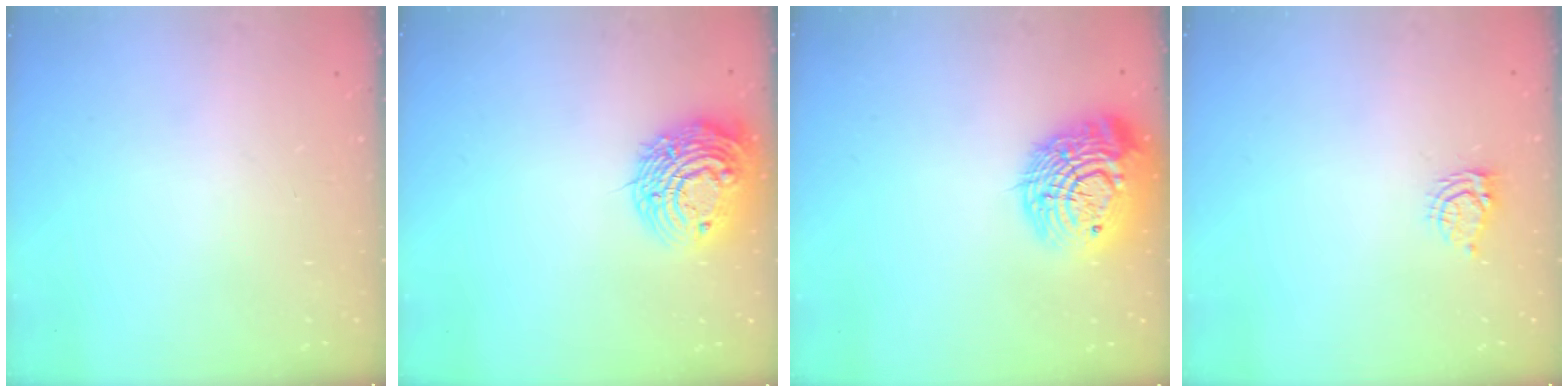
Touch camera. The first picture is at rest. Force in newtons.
{"total": 14.1, "press": 14.0, "slide": 1.1}
{"total": 18.8, "press": 18.7, "slide": 1.5}
{"total": 5.0, "press": 4.9, "slide": 0.7}